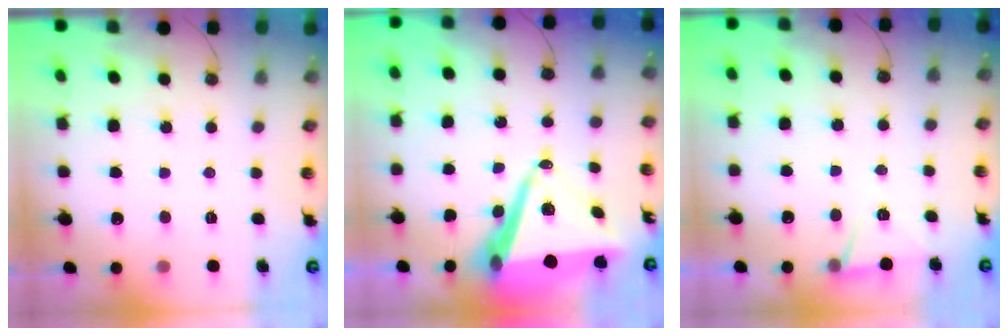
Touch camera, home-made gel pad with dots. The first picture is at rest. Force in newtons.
{"total": 12.7, "press": 12.0, "slide": 4.2}
{"total": 6.1, "press": 3.9, "slide": 4.7}